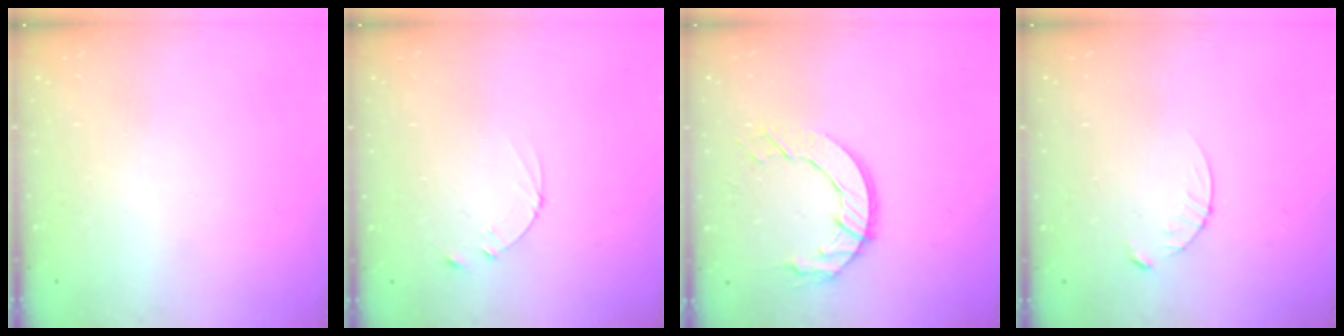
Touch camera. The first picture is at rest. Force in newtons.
{"total": 2.4, "press": 2.3, "slide": 0.2}
{"total": 9.1, "press": 9.1, "slide": 0.5}
{"total": 3.9, "press": 3.8, "slide": 0.4}